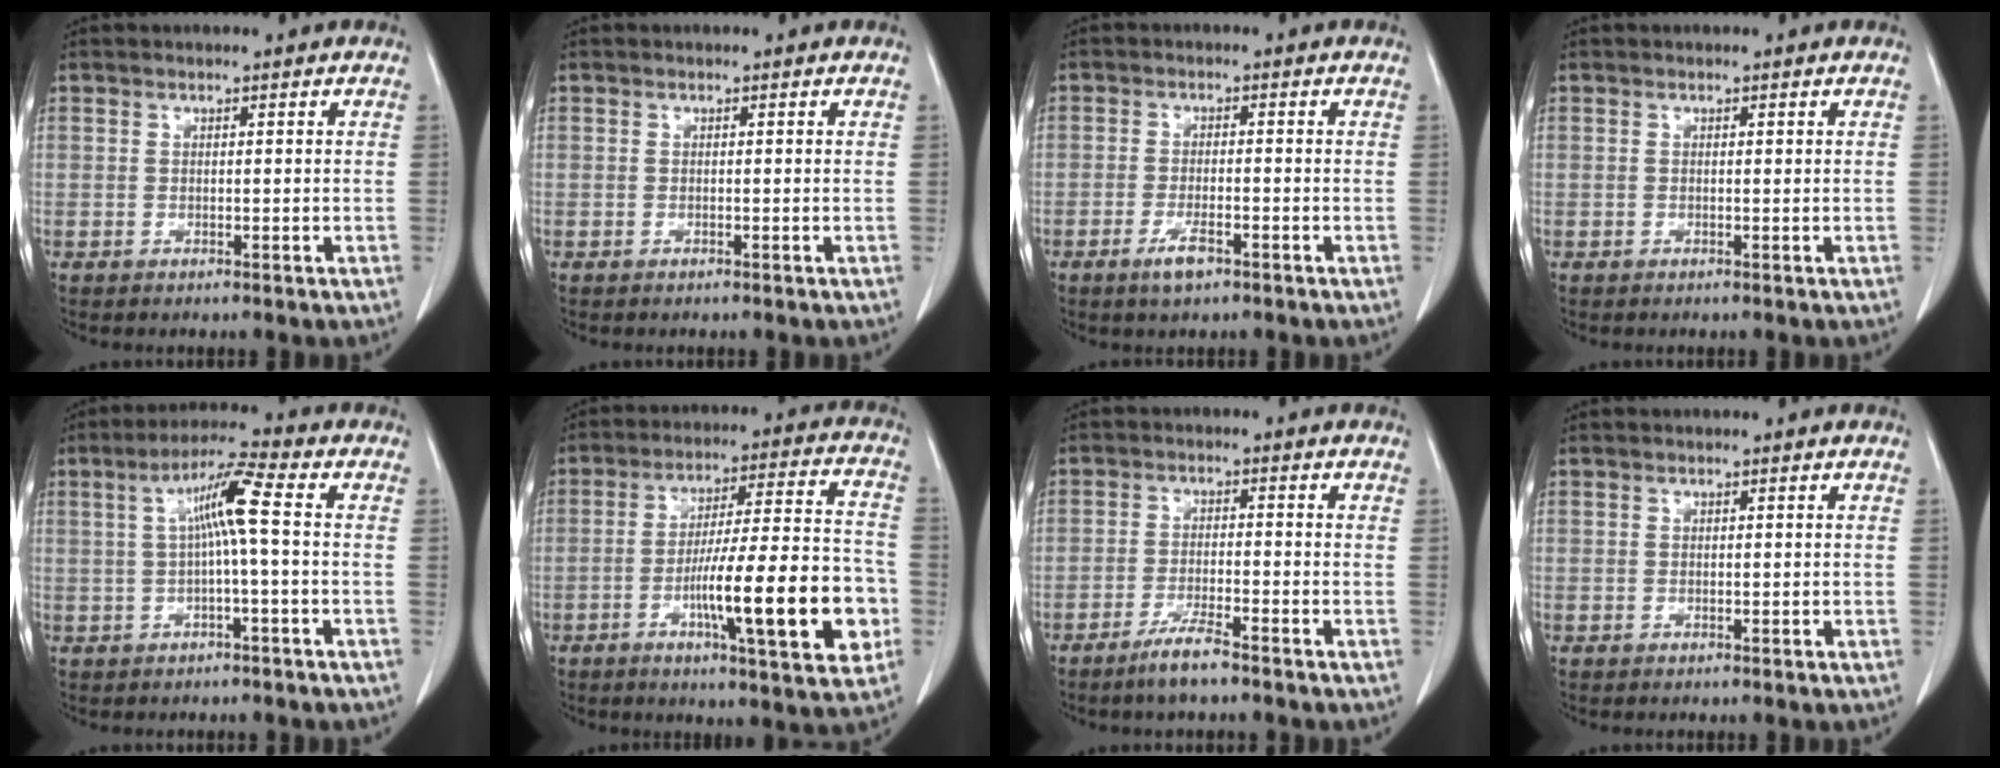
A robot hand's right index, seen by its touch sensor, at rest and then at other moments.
{"total": 0.0}
{"total": 3.5, "force": [-2.1, 0.7, 2.7], "torque": [-0.054, -0.003, -0.035]}
{"total": 0.0}
{"total": 6.8, "force": [0.6, -0.2, 6.8], "torque": [-0.124, 0.020, 0.008]}
{"total": 18.3, "force": [-5.5, 2.2, 17.3], "torque": [-0.255, 0.009, -0.076]}
{"total": 4.6, "force": [-3.5, 0.0, 3.0], "torque": [-0.060, -0.009, -0.069]}
{"total": 0.0}